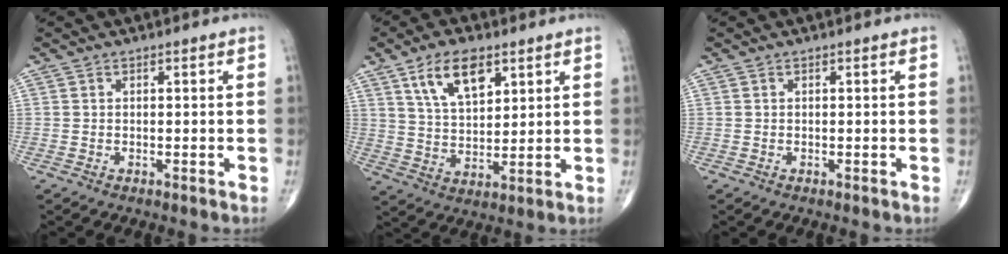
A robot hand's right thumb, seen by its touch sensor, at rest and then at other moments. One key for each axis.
{"total": 10.6, "fx": 5.6, "fy": 5.2, "fz": 7.3, "tx": -0.116, "ty": -0.026, "tz": 0.109}
{"total": 0.0}